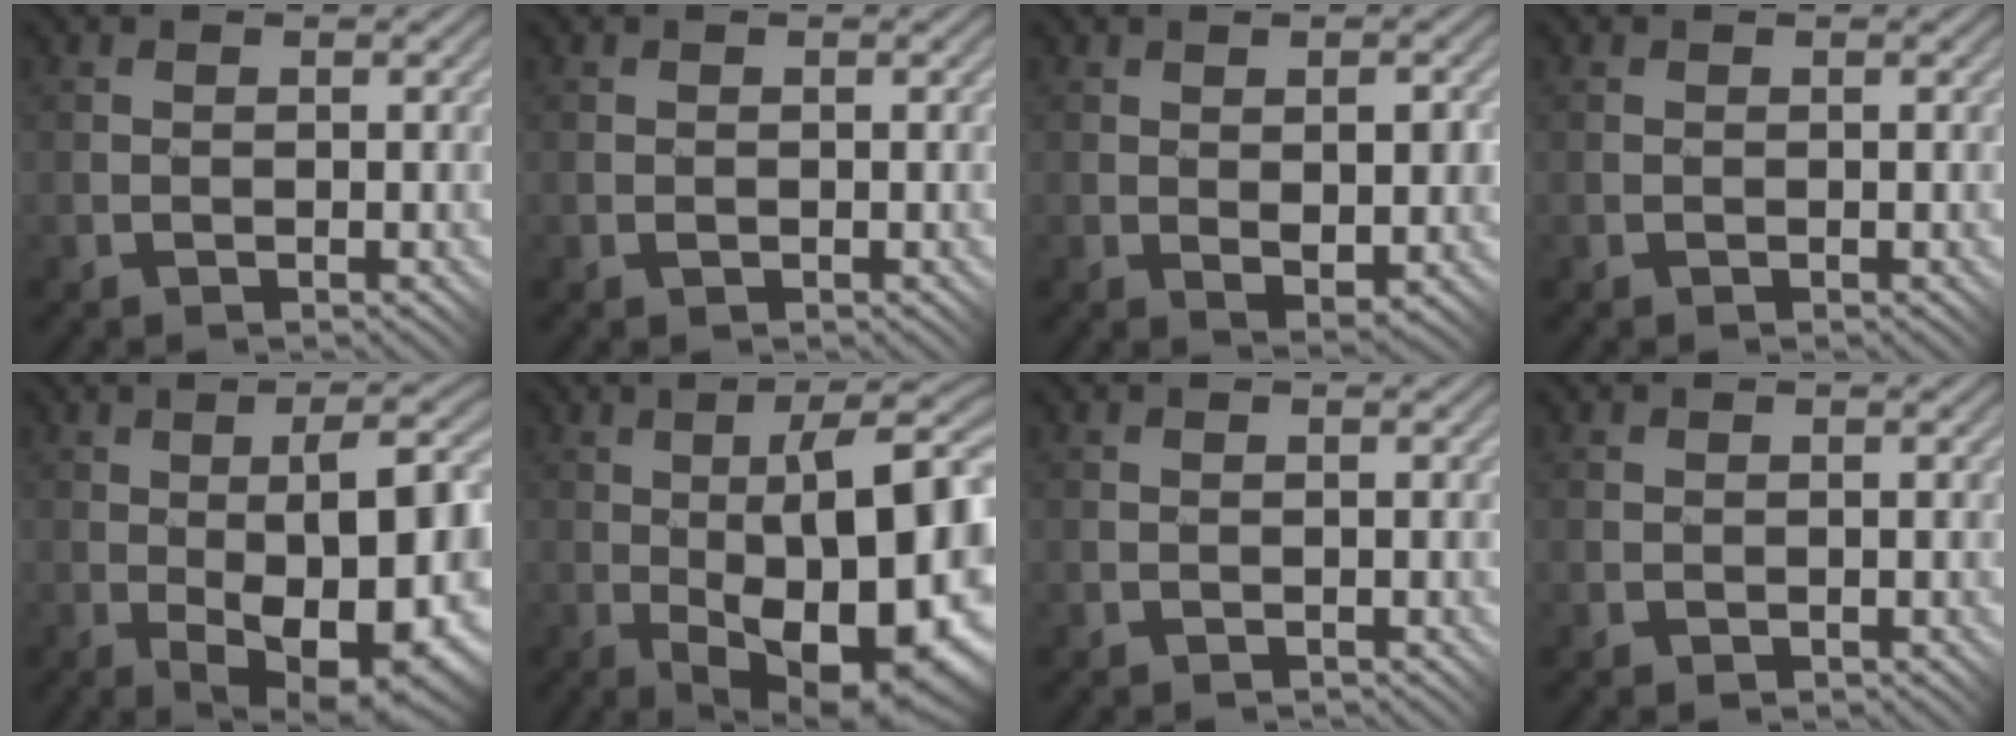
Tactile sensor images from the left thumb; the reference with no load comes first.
{"total": 0.0}
{"total": 4.4, "force": [0.1, 2.1, 3.8], "torque": [-0.064, -0.005, 0.010]}
{"total": 0.0}
{"total": 14.0, "force": [-2.2, 5.2, 12.8], "torque": [-0.167, 0.000, -0.021]}
{"total": 17.7, "force": [-2.1, 6.6, 16.3], "torque": [-0.208, 0.017, -0.029]}
{"total": 0.0}
{"total": 0.0}